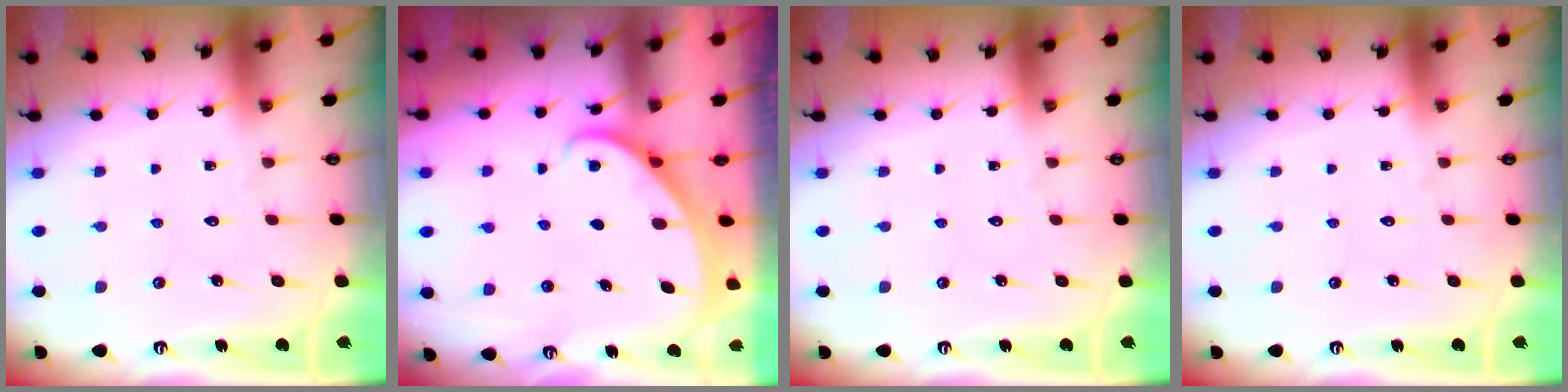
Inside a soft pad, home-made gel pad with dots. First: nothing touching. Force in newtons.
{"total": 1.8, "press": 1.8, "slide": 0.1}
{"total": 0.0}
{"total": 0.0}